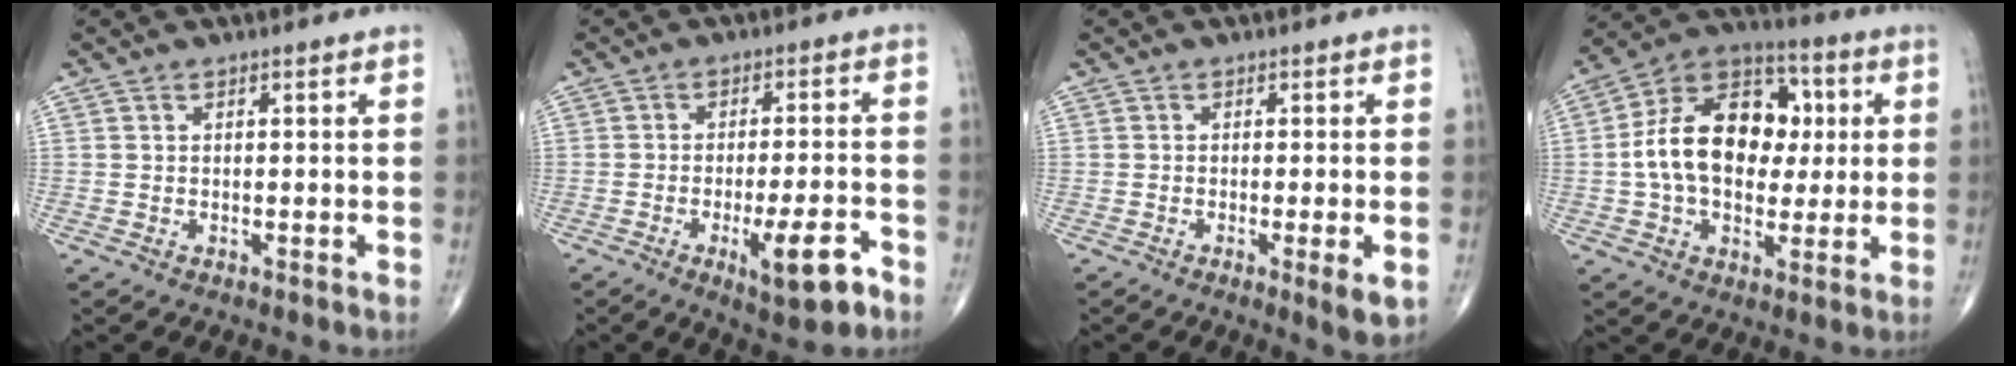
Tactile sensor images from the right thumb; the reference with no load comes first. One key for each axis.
{"total": 9.2, "fx": -4.4, "fy": 2.2, "fz": 7.8, "tx": -0.118, "ty": 0.017, "tz": -0.057}
{"total": 4.4, "fx": -1.2, "fy": 0.7, "fz": 4.1, "tx": -0.060, "ty": -0.011, "tz": -0.019}
{"total": 19.2, "fx": 1.4, "fy": 13.1, "fz": 13.9, "tx": -0.198, "ty": 0.026, "tz": 0.015}